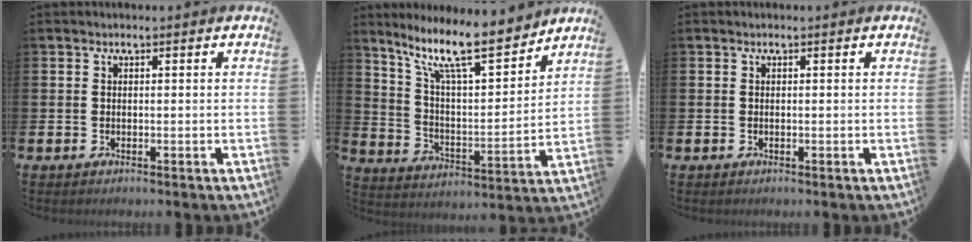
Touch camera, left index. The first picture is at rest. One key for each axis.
{"total": 13.0, "fx": 10.5, "fy": 3.0, "fz": 7.1, "tx": -0.150, "ty": -0.058, "tz": 0.179}
{"total": 0.0}